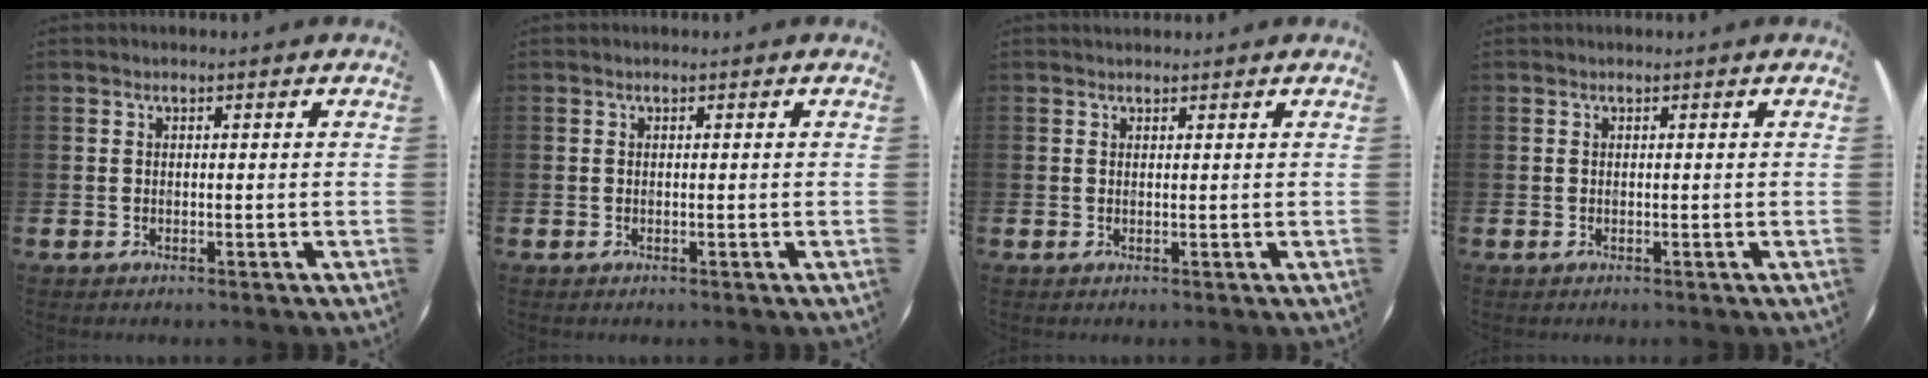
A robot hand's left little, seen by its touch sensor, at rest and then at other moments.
{"total": 0.0}
{"total": 0.8, "force": [0.8, 0.3, -0.1], "torque": [0.001, 0.004, 0.015]}
{"total": 0.0}